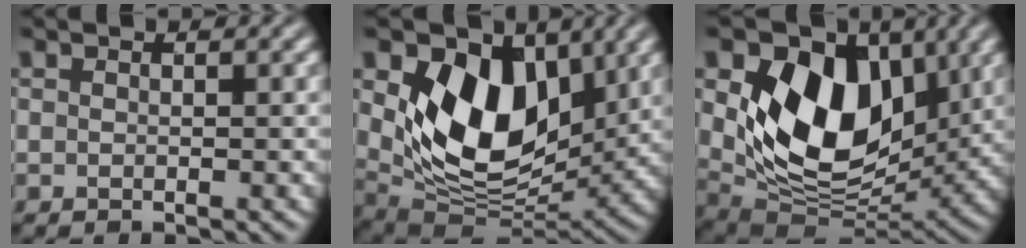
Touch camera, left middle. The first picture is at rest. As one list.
[{"total": 11.0, "force": [2.7, 7.0, 8.0], "torque": [-0.138, -0.017, 0.045]}, {"total": 12.4, "force": [2.8, 8.1, 8.9], "torque": [-0.145, -0.014, 0.048]}]